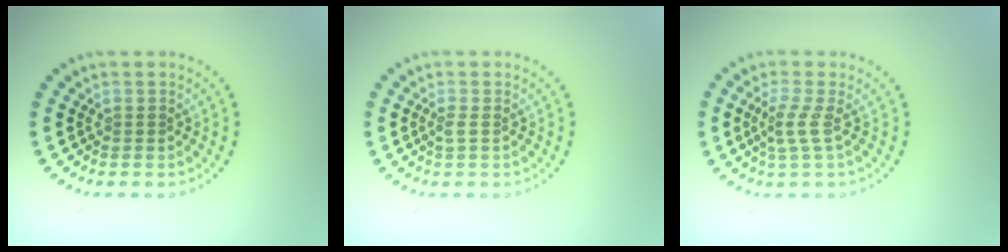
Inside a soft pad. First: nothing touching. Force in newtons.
{"total": 0.7, "press": 0.6, "slide": 0.4}
{"total": 2.0, "press": 1.4, "slide": 1.4}